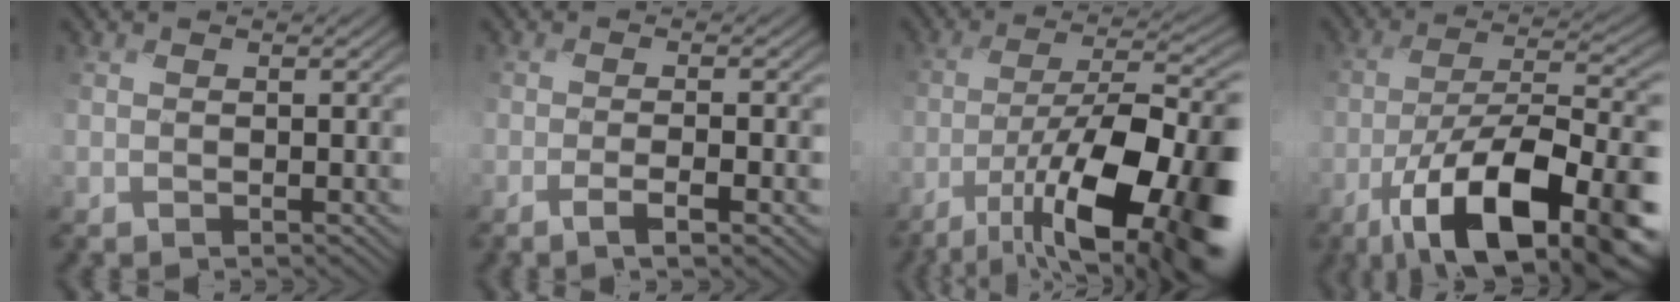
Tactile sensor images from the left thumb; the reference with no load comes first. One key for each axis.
{"total": 4.3, "fx": -2.1, "fy": 0.8, "fz": 3.7, "tx": -0.057, "ty": 0.007, "tz": -0.040}
{"total": 17.1, "fx": -8.2, "fy": 6.2, "fz": 13.7, "tx": -0.217, "ty": -0.014, "tz": -0.140}
{"total": 17.1, "fx": -8.8, "fy": 6.3, "fz": 13.3, "tx": -0.225, "ty": -0.013, "tz": -0.155}